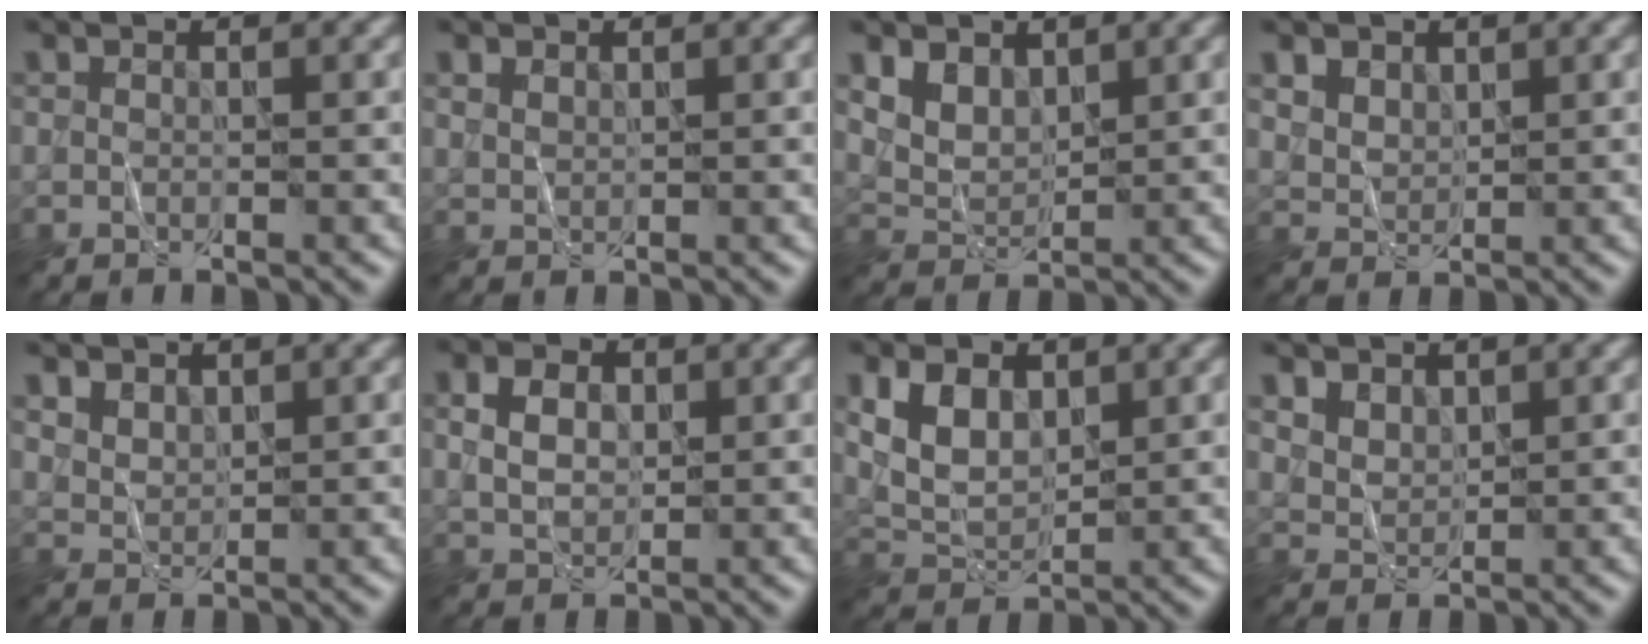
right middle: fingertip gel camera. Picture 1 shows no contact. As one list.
[{"total": 1.2, "force": [0.8, 0.8, 0.6], "torque": [-0.013, 0.002, 0.019]}, {"total": 3.2, "force": [1.7, 2.1, 1.7], "torque": [-0.042, -0.008, 0.035]}, {"total": 3.5, "force": [2.1, 2.3, 1.6], "torque": [-0.047, 0.006, 0.044]}, {"total": 2.1, "force": [1.4, 1.3, 0.8], "torque": [-0.024, -0.005, 0.035]}, {"total": 3.4, "force": [0.8, 2.4, 2.3], "torque": [-0.045, 0.004, 0.013]}, {"total": 4.7, "force": [1.6, 2.9, 3.3], "torque": [-0.072, -0.002, 0.031]}, {"total": 2.7, "force": [1.7, 1.7, 1.2], "torque": [-0.032, -0.003, 0.042]}]